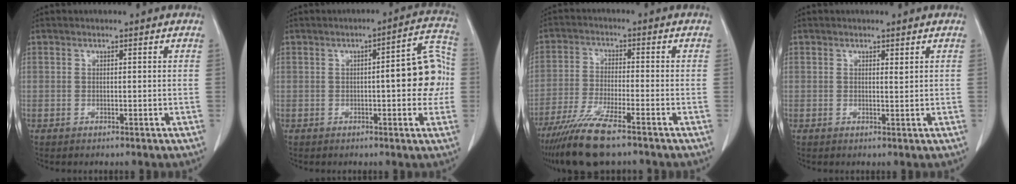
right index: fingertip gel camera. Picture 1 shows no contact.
{"total": 9.4, "force": [-0.4, 2.2, 9.1], "torque": [-0.109, 0.028, -0.007]}
{"total": 10.3, "force": [-7.6, 1.0, 6.9], "torque": [-0.135, -0.030, -0.136]}
{"total": 0.6, "force": [0.4, 0.0, 0.4], "torque": [-0.011, -0.005, 0.006]}